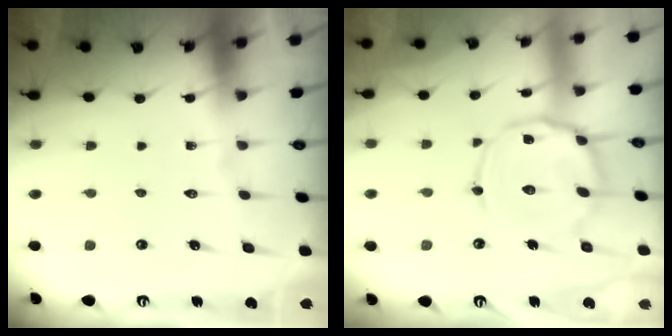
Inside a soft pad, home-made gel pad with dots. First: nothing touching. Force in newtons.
{"total": 12.5, "press": 12.5, "slide": 1.0}